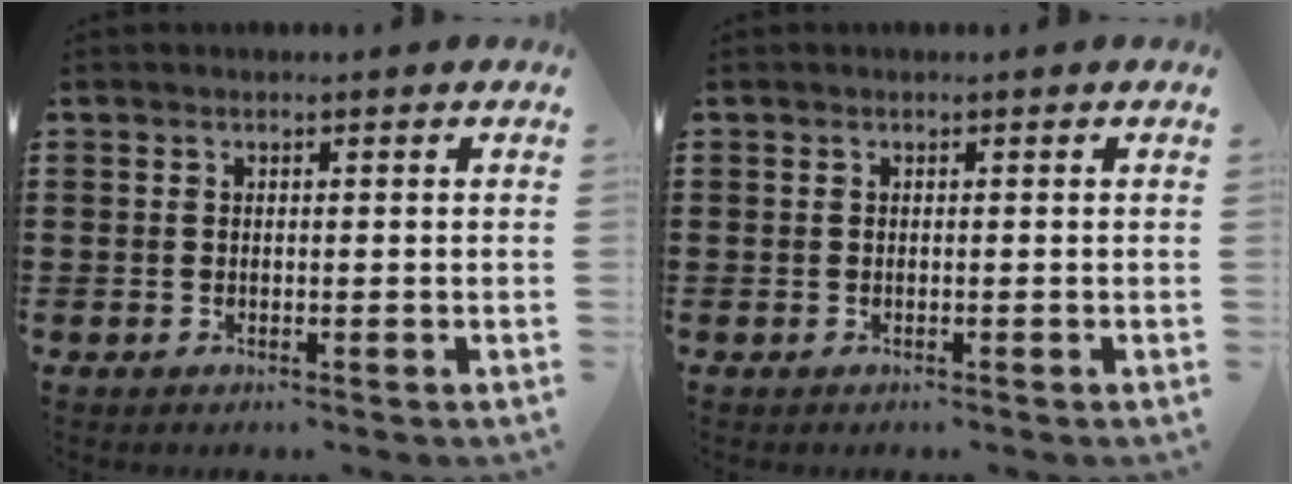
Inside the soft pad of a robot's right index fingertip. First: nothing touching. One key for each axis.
{"total": 0.0}